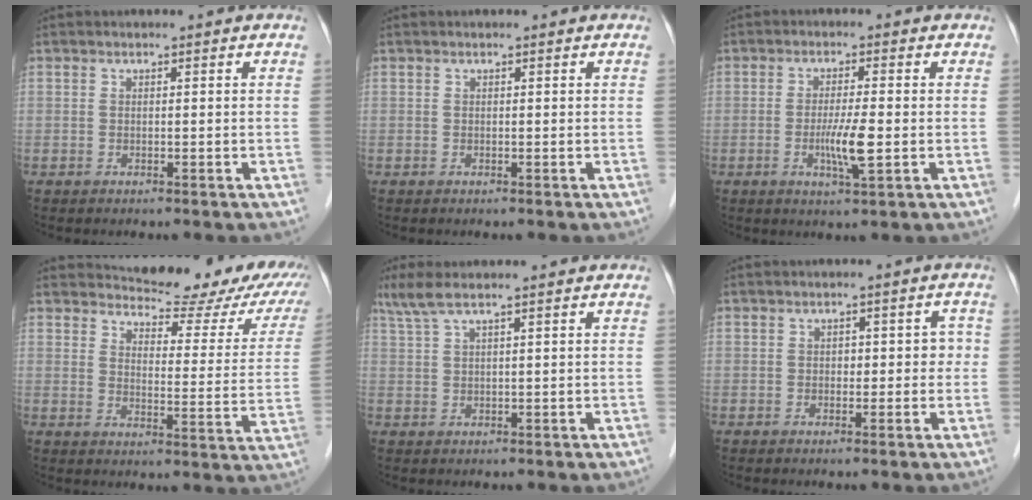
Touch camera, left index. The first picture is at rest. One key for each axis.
{"total": 0.0}
{"total": 4.9, "fx": -1.0, "fy": 0.1, "fz": 4.8, "tx": -0.093, "ty": -0.010, "tz": -0.018}
{"total": 17.7, "fx": 15.9, "fy": 5.2, "fz": 5.7, "tx": -0.046, "ty": -0.041, "tz": 0.167}
{"total": 5.0, "fx": 3.8, "fy": -0.5, "fz": 3.1, "tx": -0.072, "ty": 0.028, "tz": 0.078}
{"total": 2.8, "fx": 0.0, "fy": 2.0, "fz": 1.9, "tx": -0.012, "ty": 0.019, "tz": -0.002}